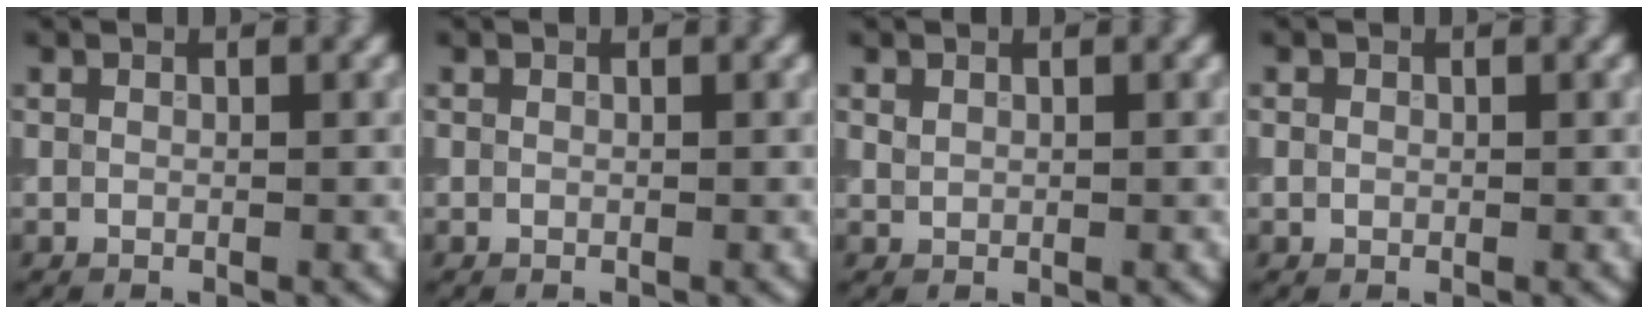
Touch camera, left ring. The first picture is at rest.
{"total": 0.0}
{"total": 0.6, "force": [0.3, 0.4, 0.2], "torque": [-0.006, 0.000, 0.009]}
{"total": 0.6, "force": [0.0, 0.6, 0.2], "torque": [0.000, -0.002, -0.001]}